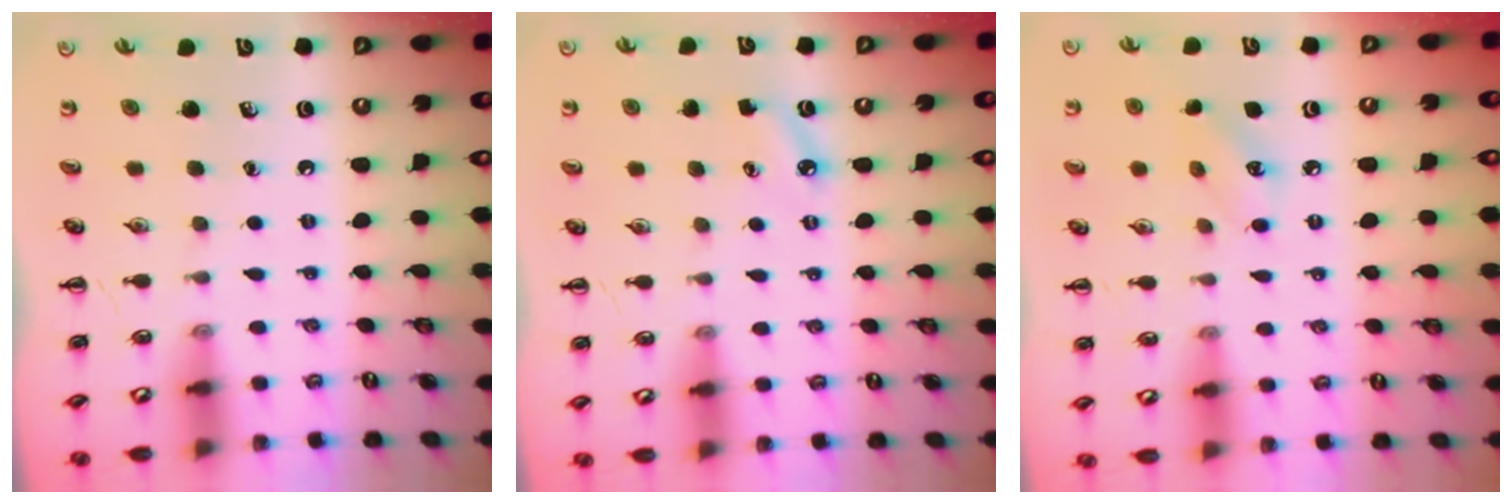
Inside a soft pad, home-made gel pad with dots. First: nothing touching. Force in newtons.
{"total": 5.0, "press": 4.7, "slide": 1.6}
{"total": 5.8, "press": 5.5, "slide": 1.6}